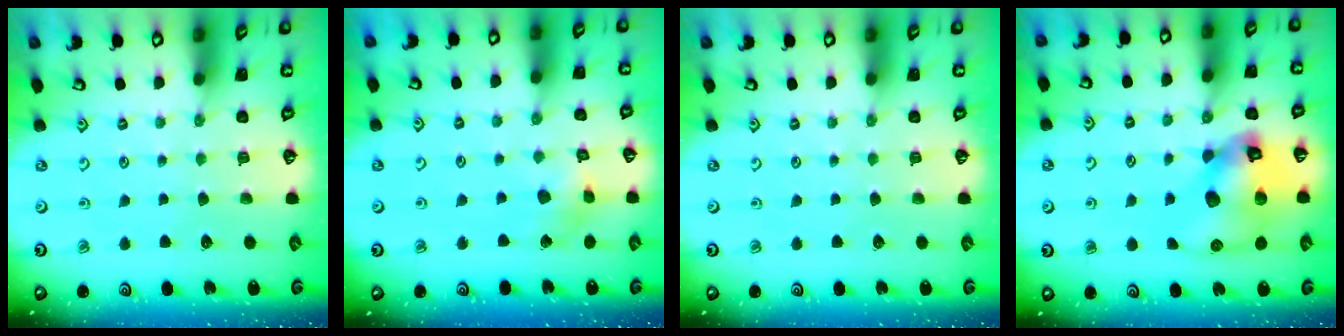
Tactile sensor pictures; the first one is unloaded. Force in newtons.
{"total": 6.7, "press": 6.7, "slide": 0.7}
{"total": 0.0}
{"total": 16.3, "press": 16.2, "slide": 2.5}